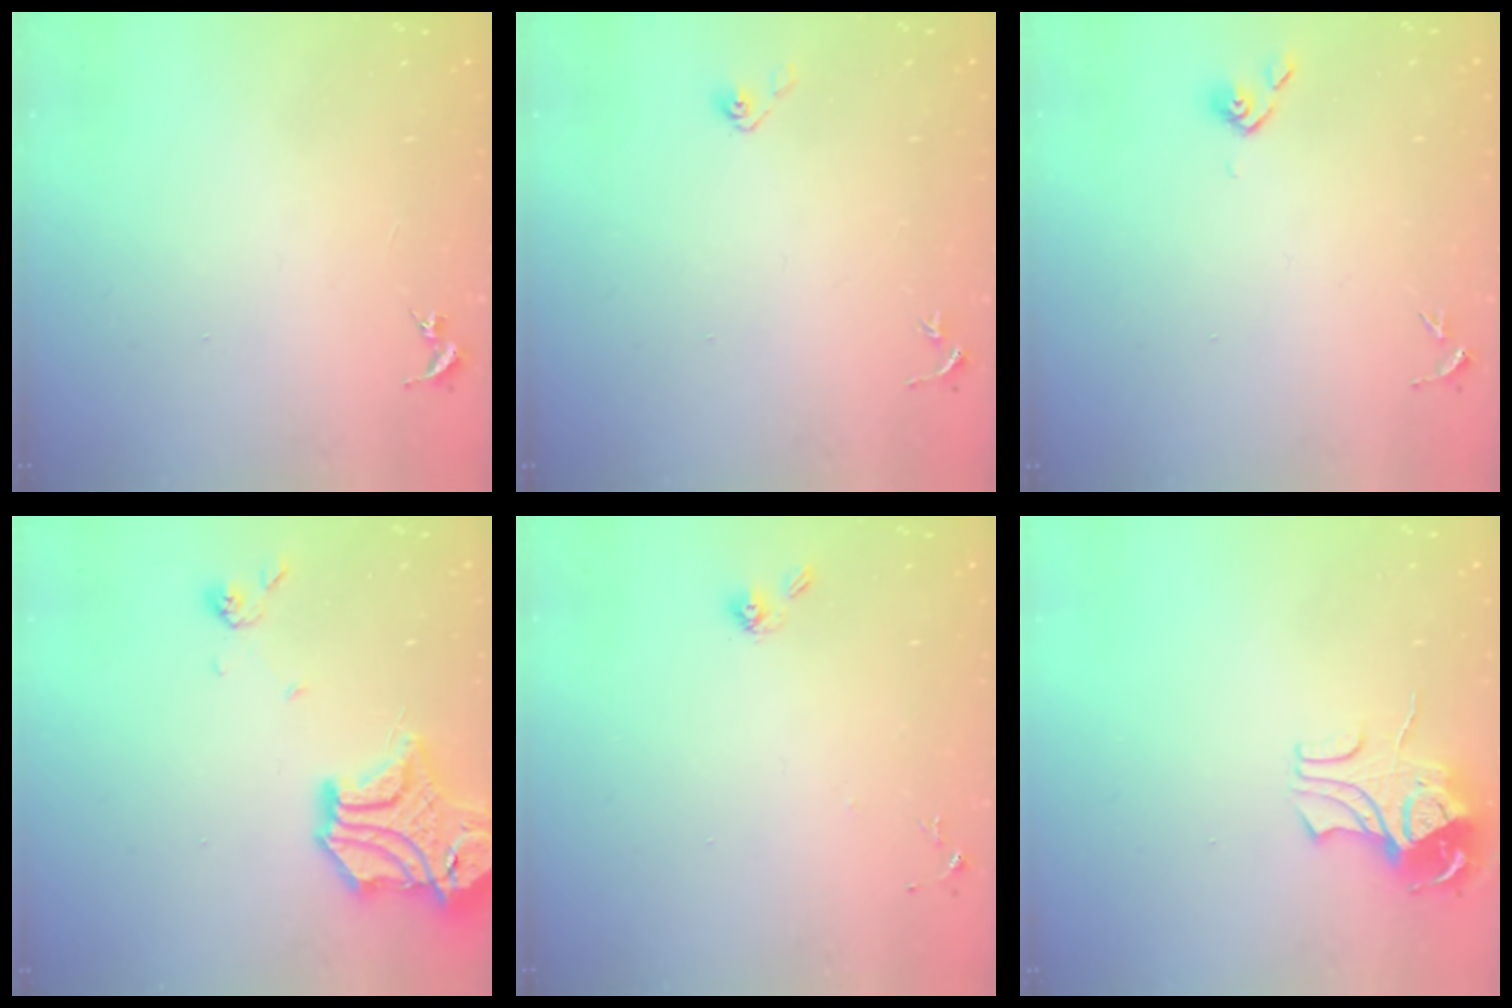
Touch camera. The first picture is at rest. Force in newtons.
{"total": 3.9, "press": 3.4, "slide": 1.9}
{"total": 3.5, "press": 3.4, "slide": 0.9}
{"total": 18.4, "press": 18.3, "slide": 2.2}
{"total": 6.5, "press": 6.4, "slide": 1.5}
{"total": 9.3, "press": 9.3, "slide": 1.2}